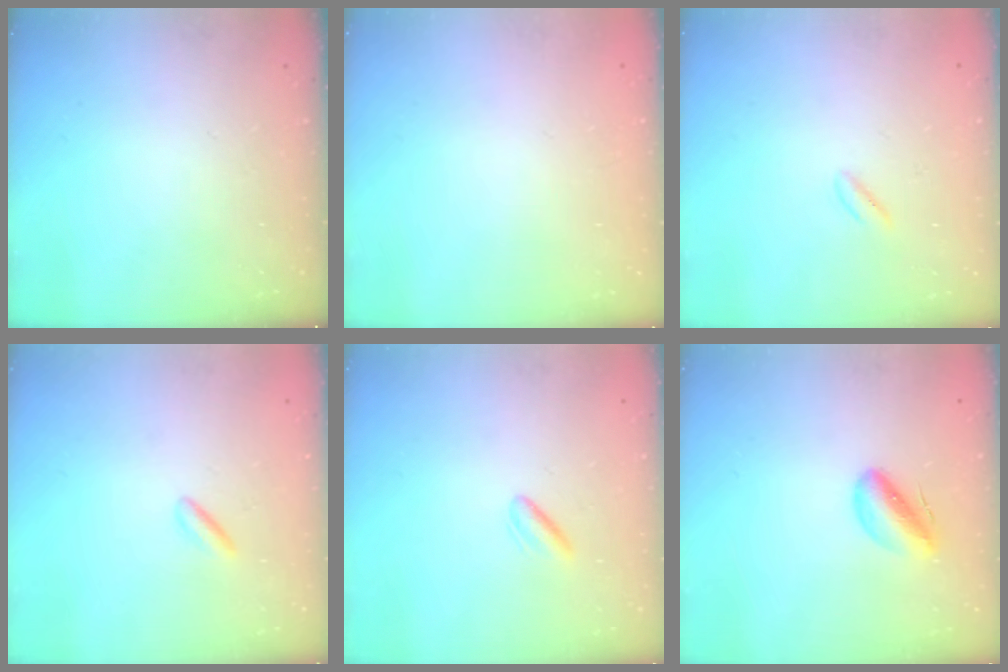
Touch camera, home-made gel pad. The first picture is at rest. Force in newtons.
{"total": 2.0, "press": 2.0, "slide": 0.1}
{"total": 0.7, "press": 0.3, "slide": 0.6}
{"total": 2.2, "press": 2.0, "slide": 1.0}
{"total": 2.9, "press": 2.6, "slide": 1.3}
{"total": 6.5, "press": 6.2, "slide": 2.2}